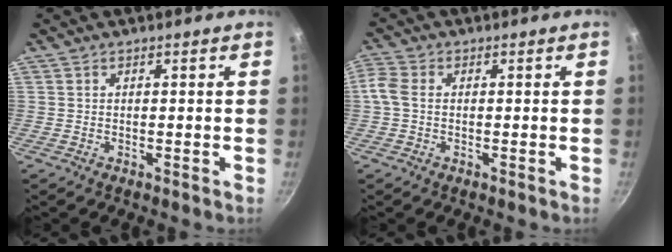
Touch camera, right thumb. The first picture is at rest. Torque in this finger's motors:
{"motor_torque": [-0.21, 0.19, 0.54, -0.21, -0.01]}